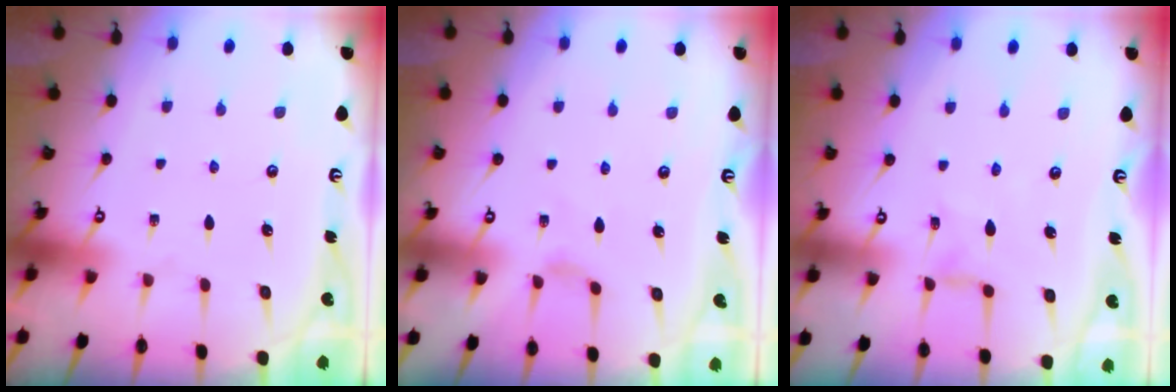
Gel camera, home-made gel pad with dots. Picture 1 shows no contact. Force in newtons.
{"total": 1.4, "press": 1.3, "slide": 0.4}
{"total": 0.7, "press": 0.7, "slide": 0.0}